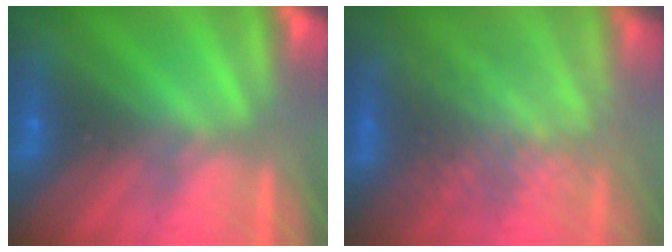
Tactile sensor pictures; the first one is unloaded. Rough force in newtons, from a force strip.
{"total": 3.5}